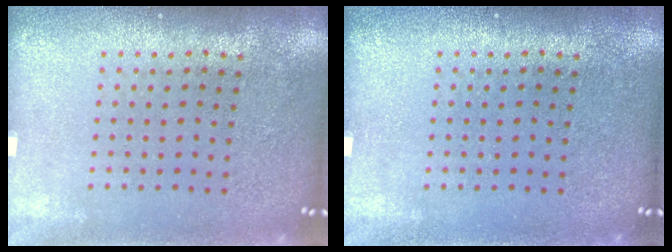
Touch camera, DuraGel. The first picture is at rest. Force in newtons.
{"total": 0.0}